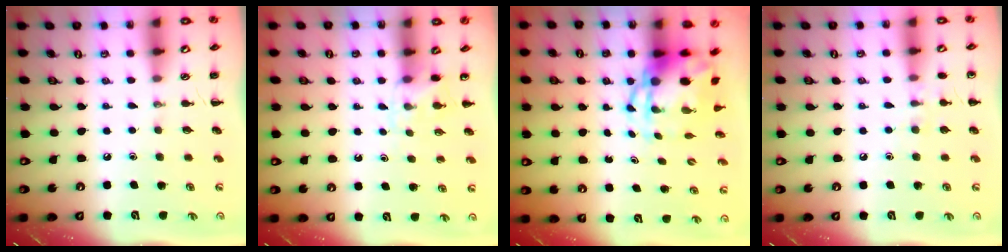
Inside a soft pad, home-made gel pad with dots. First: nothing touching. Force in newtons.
{"total": 3.6, "press": 3.3, "slide": 1.3}
{"total": 7.6, "press": 7.4, "slide": 1.3}
{"total": 6.5, "press": 6.3, "slide": 1.8}